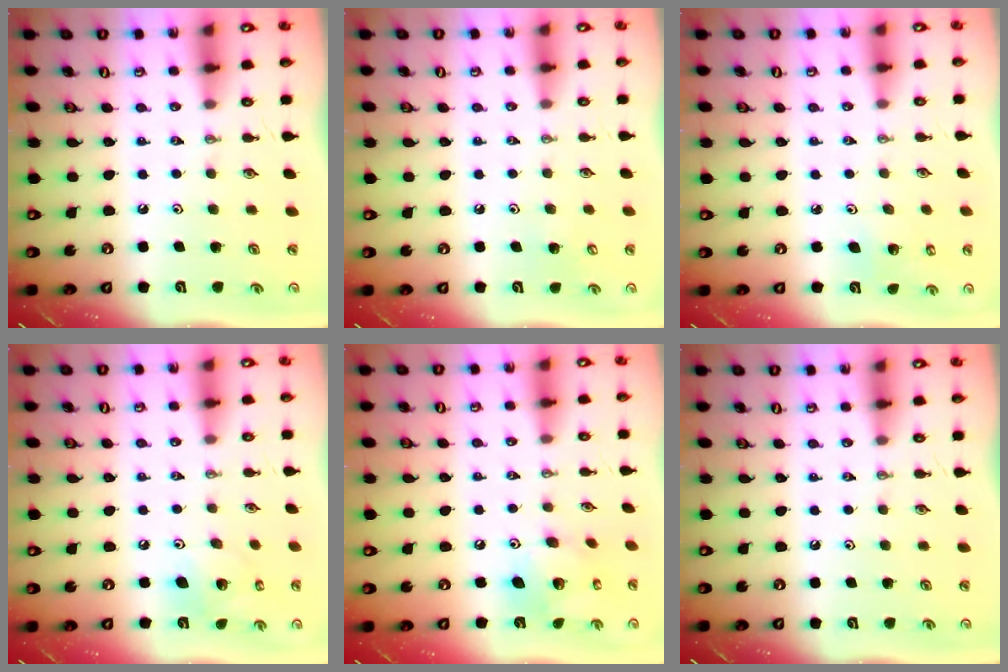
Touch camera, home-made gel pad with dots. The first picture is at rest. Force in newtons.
{"total": 4.3, "press": 4.3, "slide": 0.4}
{"total": 3.4, "press": 3.3, "slide": 0.8}
{"total": 9.5, "press": 9.5, "slide": 0.7}
{"total": 11.5, "press": 11.5, "slide": 0.7}
{"total": 0.0}